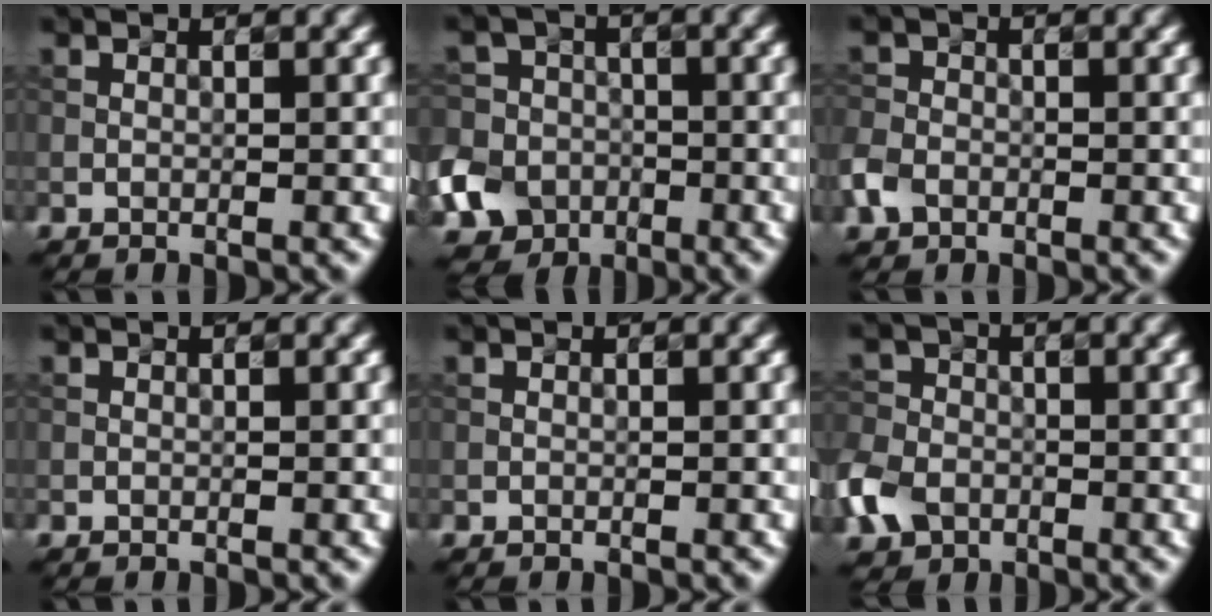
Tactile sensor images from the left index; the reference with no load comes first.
{"total": 10.1, "force": [-5.0, 8.3, 2.9], "torque": [-0.061, -0.031, -0.111]}
{"total": 2.5, "force": [-1.3, 1.9, 1.0], "torque": [-0.022, 0.000, -0.033]}
{"total": 0.0}
{"total": 0.0}
{"total": 5.2, "force": [-2.4, 3.9, 2.4], "torque": [-0.061, -0.005, -0.061]}